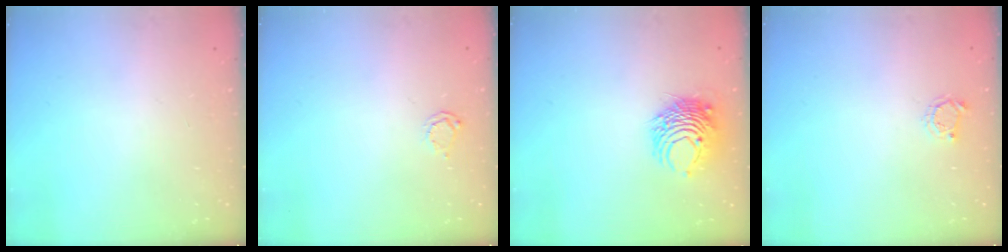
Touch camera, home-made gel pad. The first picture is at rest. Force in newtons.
{"total": 2.7, "press": 2.7, "slide": 0.4}
{"total": 8.2, "press": 8.2, "slide": 0.4}
{"total": 3.6, "press": 3.5, "slide": 0.4}